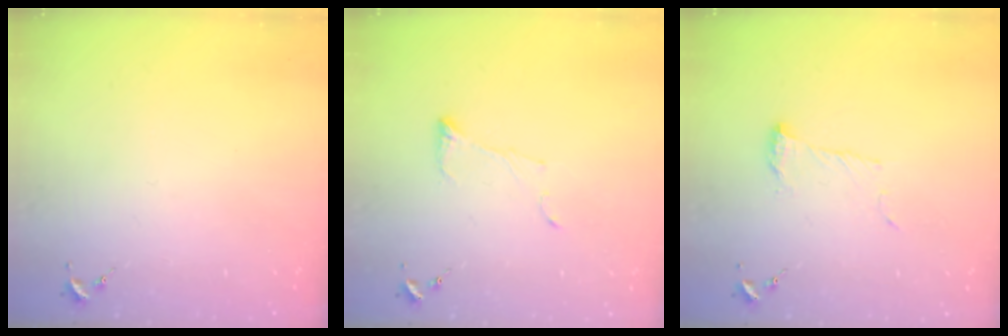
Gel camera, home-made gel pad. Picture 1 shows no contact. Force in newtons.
{"total": 6.7, "press": 6.6, "slide": 0.6}
{"total": 7.6, "press": 7.6, "slide": 0.4}